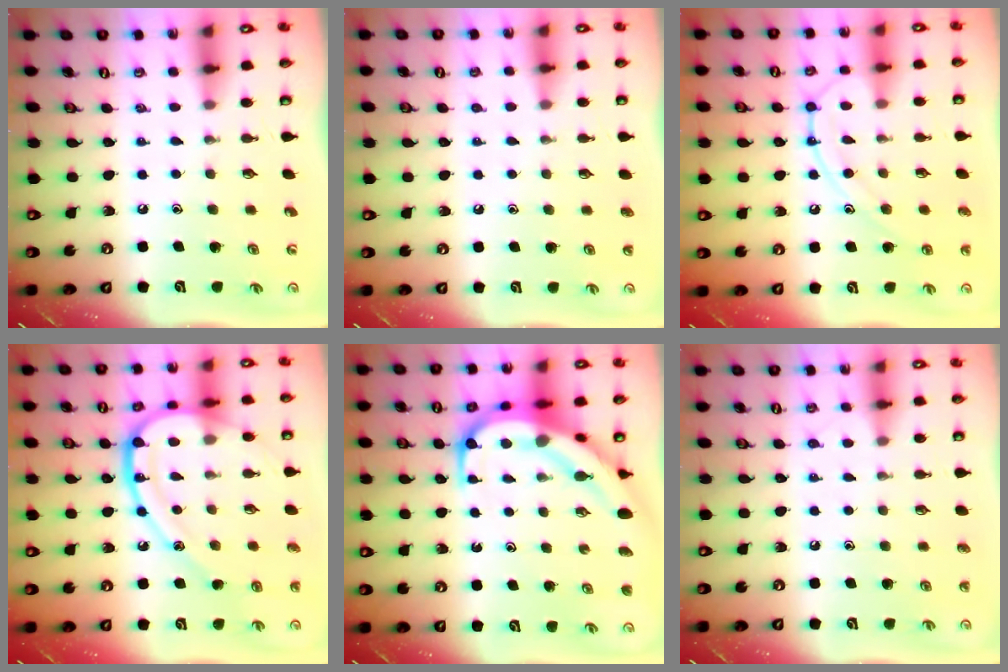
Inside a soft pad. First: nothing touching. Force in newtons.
{"total": 1.0, "press": 1.0, "slide": 0.1}
{"total": 11.2, "press": 11.1, "slide": 0.7}
{"total": 18.6, "press": 18.6, "slide": 1.6}
{"total": 13.8, "press": 13.7, "slide": 1.7}
{"total": 4.8, "press": 4.8, "slide": 0.5}